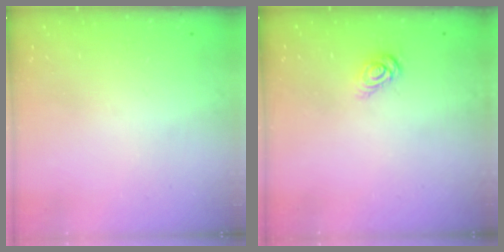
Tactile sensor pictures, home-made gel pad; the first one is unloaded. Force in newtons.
{"total": 3.4, "press": 3.4, "slide": 0.1}